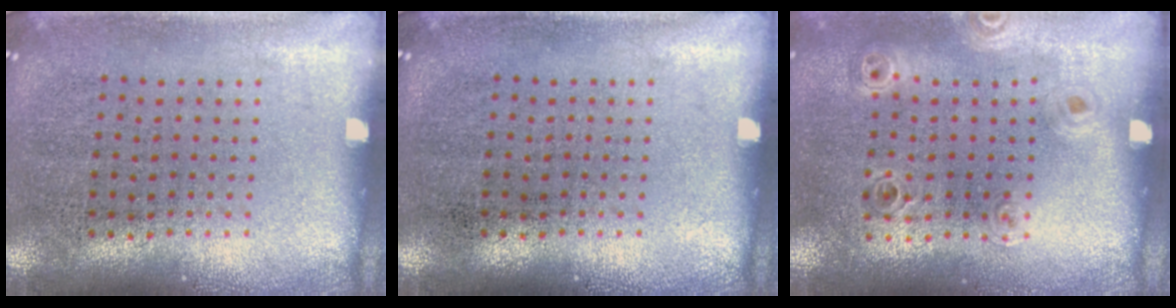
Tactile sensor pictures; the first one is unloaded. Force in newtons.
{"total": 0.0}
{"total": 0.9, "press": 0.9, "slide": 0.3}